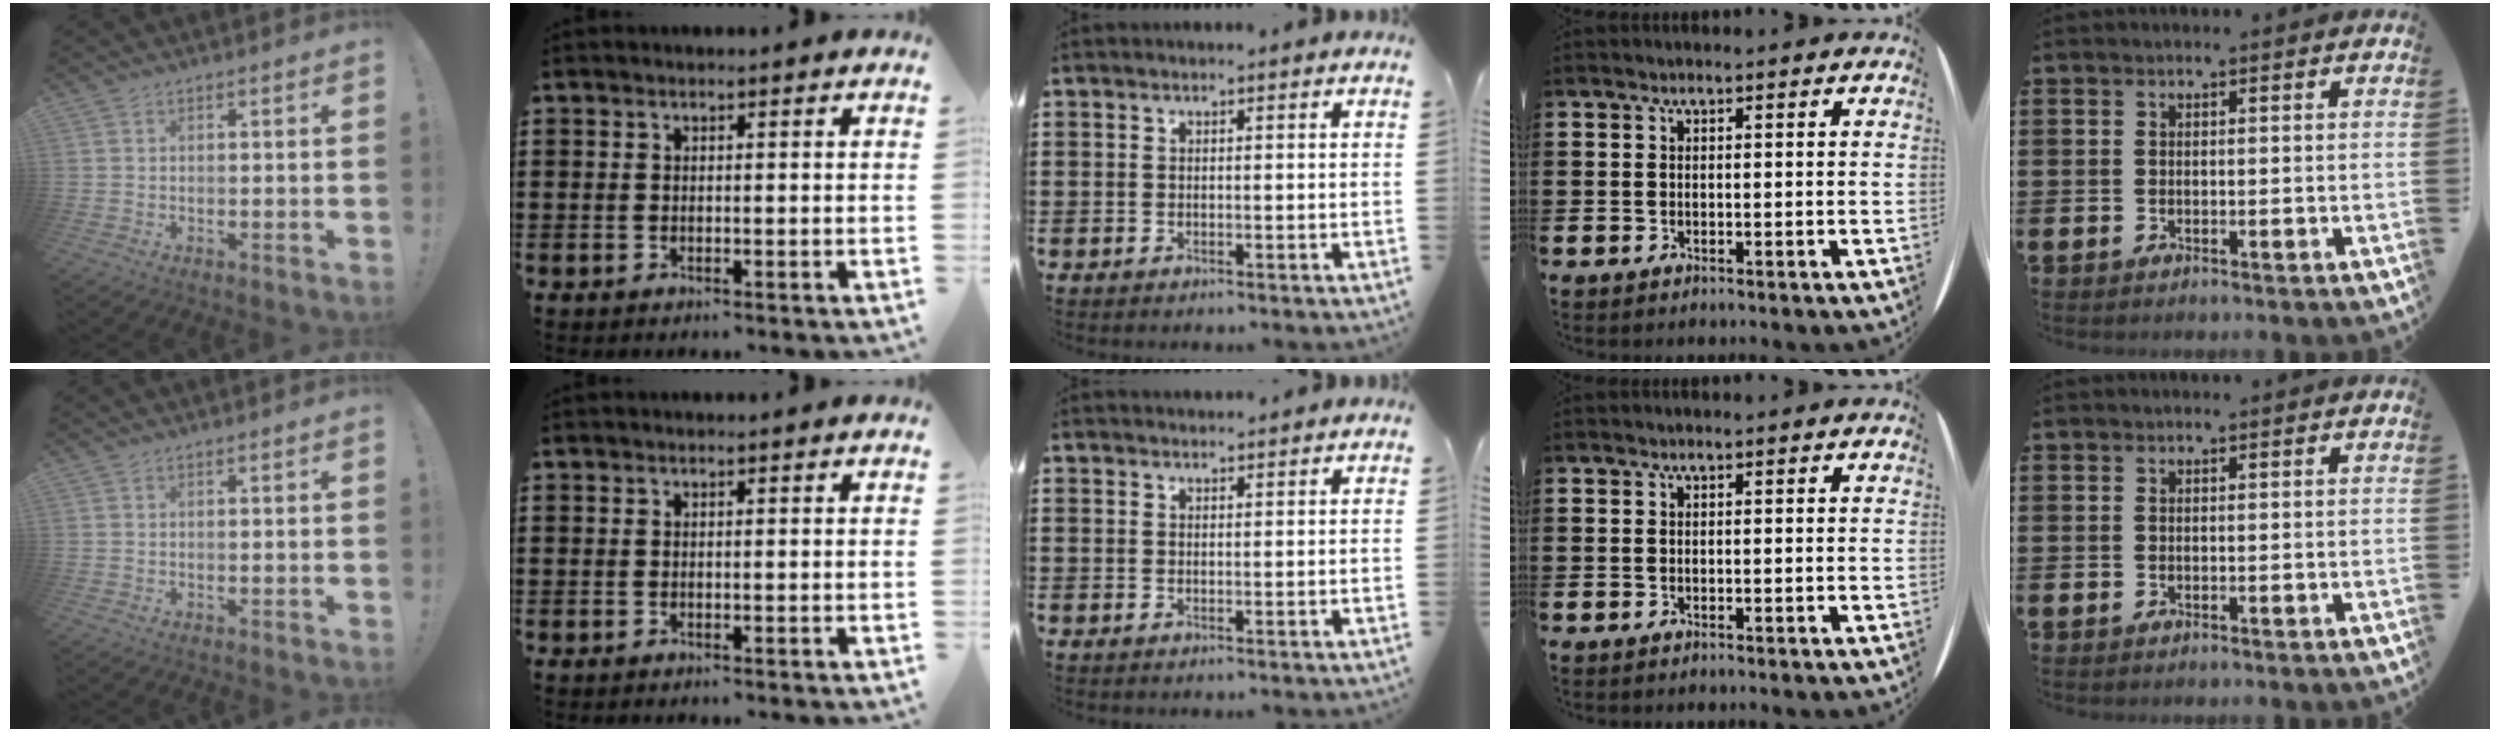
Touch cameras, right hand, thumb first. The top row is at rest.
{"middle": {"total": 1.0, "force": [1.0, 0.0, -0.1], "torque": [-0.001, -0.004, 0.019]}}